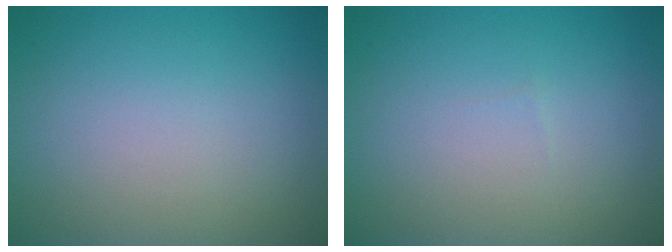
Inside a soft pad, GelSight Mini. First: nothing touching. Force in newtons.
{"total": 0.0}